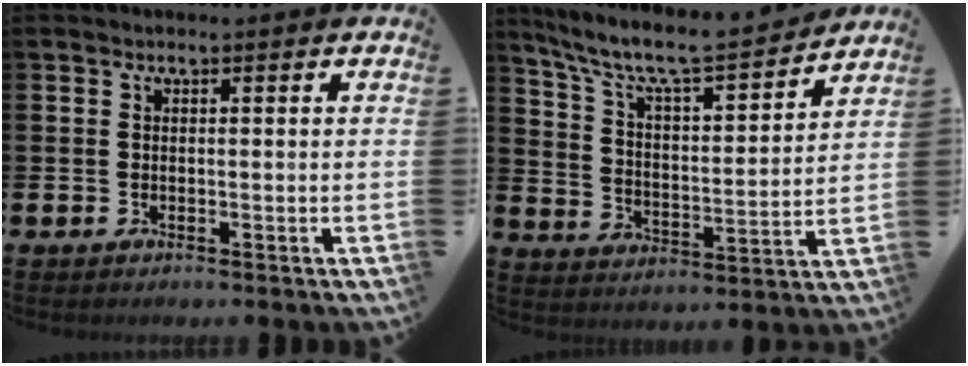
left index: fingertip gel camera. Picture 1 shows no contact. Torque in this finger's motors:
{"motor_torque": [0.97, -1.17, 0.43, 0.21]}